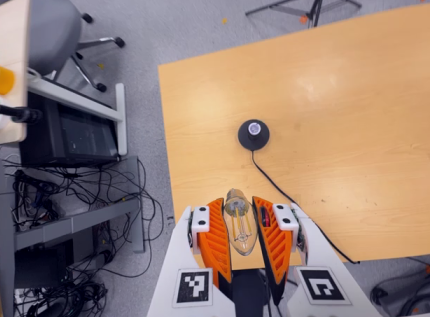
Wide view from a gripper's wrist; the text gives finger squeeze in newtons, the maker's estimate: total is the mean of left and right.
{"total": 22.7, "left": 24.4, "right": 21.0}